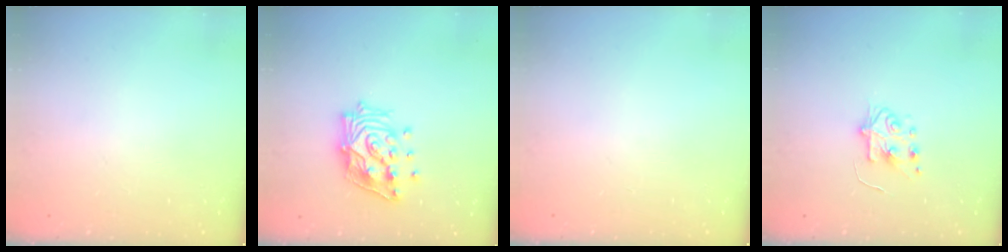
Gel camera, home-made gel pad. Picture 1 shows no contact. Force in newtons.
{"total": 16.7, "press": 16.7, "slide": 1.2}
{"total": 0.0}
{"total": 5.8, "press": 5.8, "slide": 0.6}